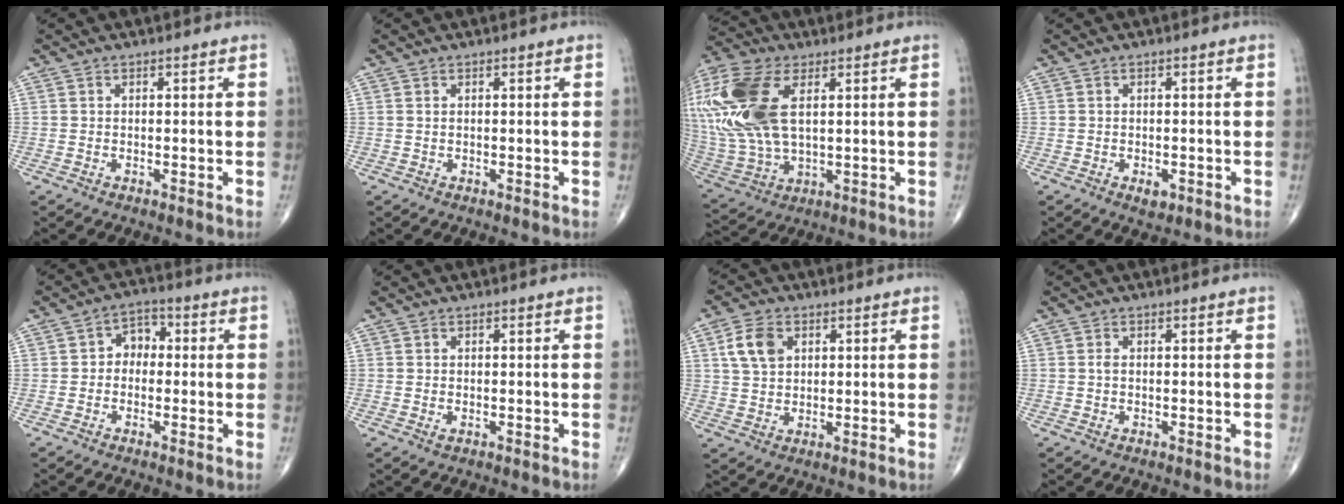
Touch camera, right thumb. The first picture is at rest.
{"total": 0.0}
{"total": 24.3, "force": [6.6, 13.1, 19.4], "torque": [-0.477, 0.000, 0.130]}
{"total": 1.9, "force": [-0.8, 1.1, 1.3], "torque": [-0.013, 0.000, -0.008]}
{"total": 4.5, "force": [-0.2, 3.6, 2.7], "torque": [-0.016, 0.020, -0.017]}
{"total": 0.6, "force": [-0.1, 0.3, 0.5], "torque": [-0.007, 0.001, -0.001]}
{"total": 6.6, "force": [2.3, 4.6, 4.1], "torque": [-0.067, -0.003, 0.044]}
{"total": 0.6, "force": [0.0, 0.3, 0.5], "torque": [-0.011, 0.000, -0.001]}